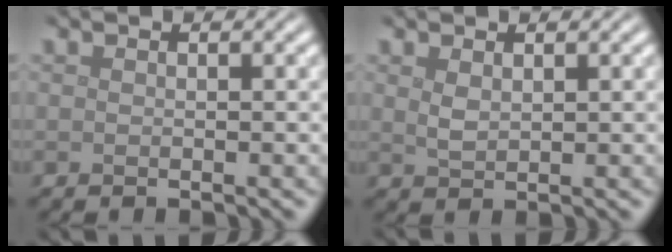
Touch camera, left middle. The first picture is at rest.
{"total": 1.3, "force": [0.7, 0.7, 0.9], "torque": [-0.022, -0.002, 0.019]}